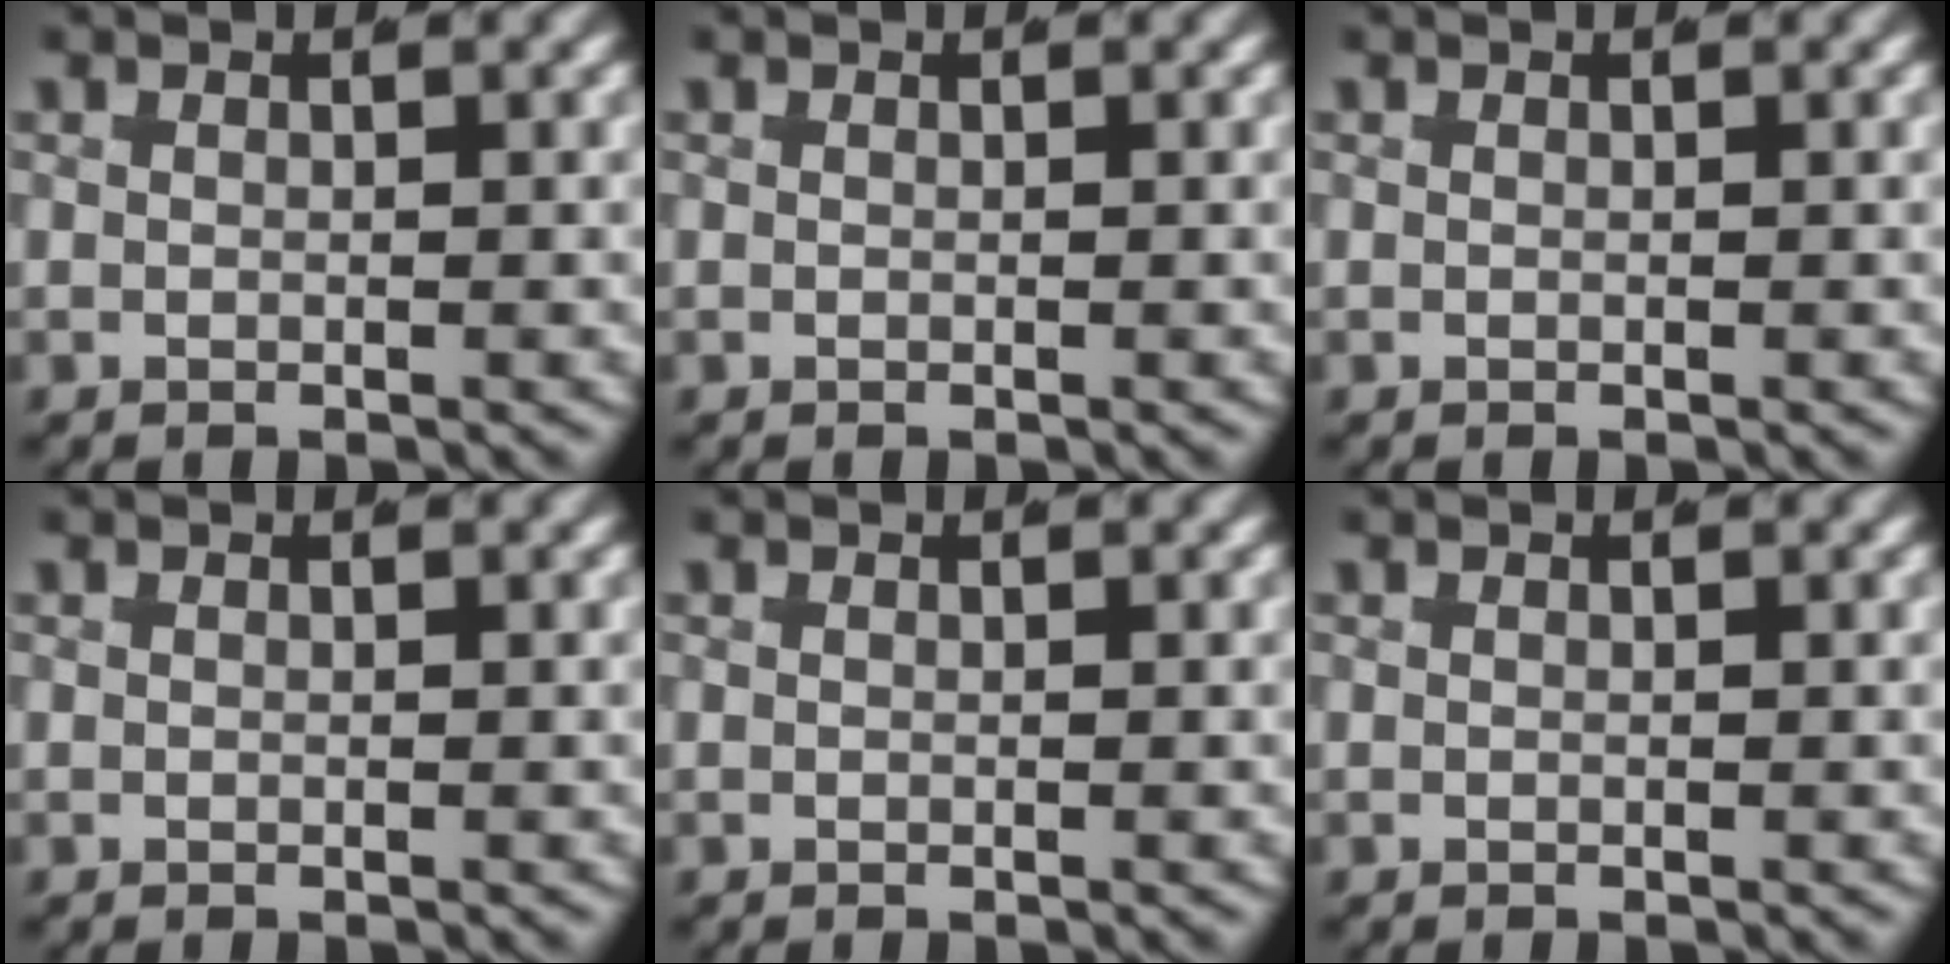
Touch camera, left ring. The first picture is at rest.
{"total": 0.0}
{"total": 0.0}
{"total": 0.0}
{"total": 0.0}
{"total": 0.0}